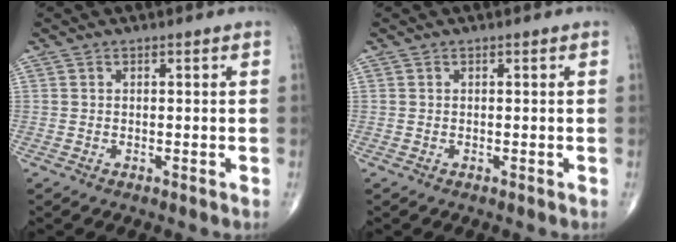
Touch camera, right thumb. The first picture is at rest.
{"total": 0.0}